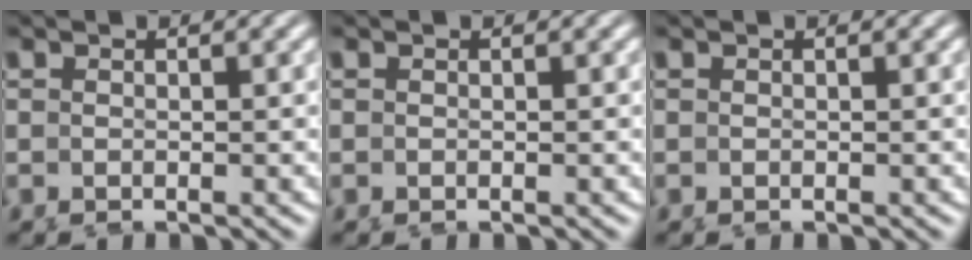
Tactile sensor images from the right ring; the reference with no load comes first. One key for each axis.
{"total": 0.0}
{"total": 0.0}